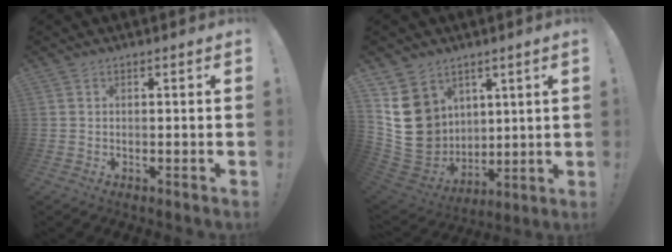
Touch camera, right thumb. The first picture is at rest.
{"total": 15.9, "force": [5.4, 13.7, 6.0], "torque": [-0.117, -0.038, 0.123]}